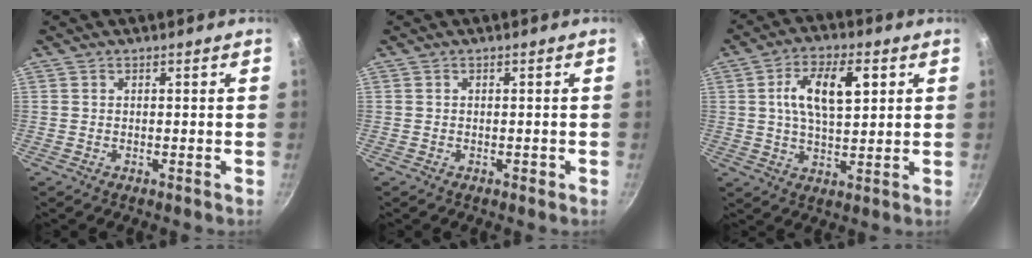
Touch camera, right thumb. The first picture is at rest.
{"total": 0.6, "force": [-0.3, 0.4, 0.4], "torque": [0.001, 0.001, -0.006]}
{"total": 11.5, "force": [3.0, 5.5, 9.6], "torque": [-0.161, 0.001, 0.053]}